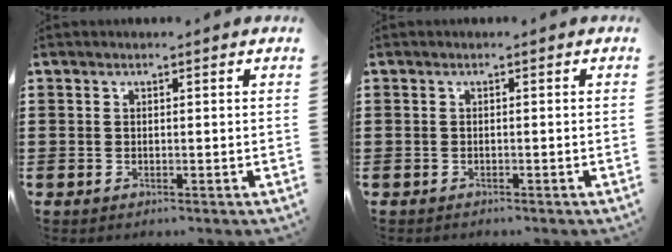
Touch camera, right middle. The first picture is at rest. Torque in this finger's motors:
{"motor_torque": [0.04, 0.11, -0.18, -0.08]}